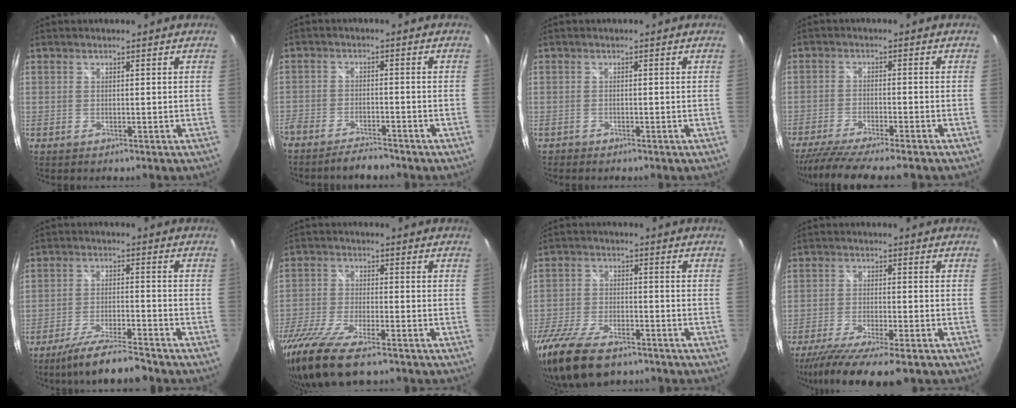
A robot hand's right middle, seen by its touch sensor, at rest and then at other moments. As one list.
[{"total": 7.4, "force": [-6.7, 1.9, 2.7], "torque": [-0.079, -0.013, -0.112]}, {"total": 1.0, "force": [-0.9, 0.4, 0.0], "torque": [-0.006, -0.001, -0.017]}, {"total": 12.3, "force": [-10.7, 0.4, 6.1], "torque": [-0.130, -0.034, -0.175]}, {"total": 10.6, "force": [-9.3, 0.6, 5.1], "torque": [-0.109, -0.016, -0.159]}, {"total": 15.0, "force": [-11.1, 3.4, 9.5], "torque": [-0.212, -0.053, -0.211]}, {"total": 17.1, "force": [-12.3, 7.1, 9.4], "torque": [-0.218, -0.041, -0.221]}, {"total": 13.5, "force": [-10.7, 1.8, 8.0], "torque": [-0.164, -0.049, -0.176]}]